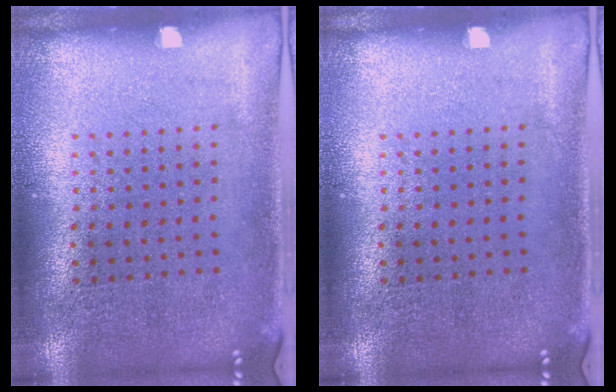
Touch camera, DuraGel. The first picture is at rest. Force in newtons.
{"total": 0.0}